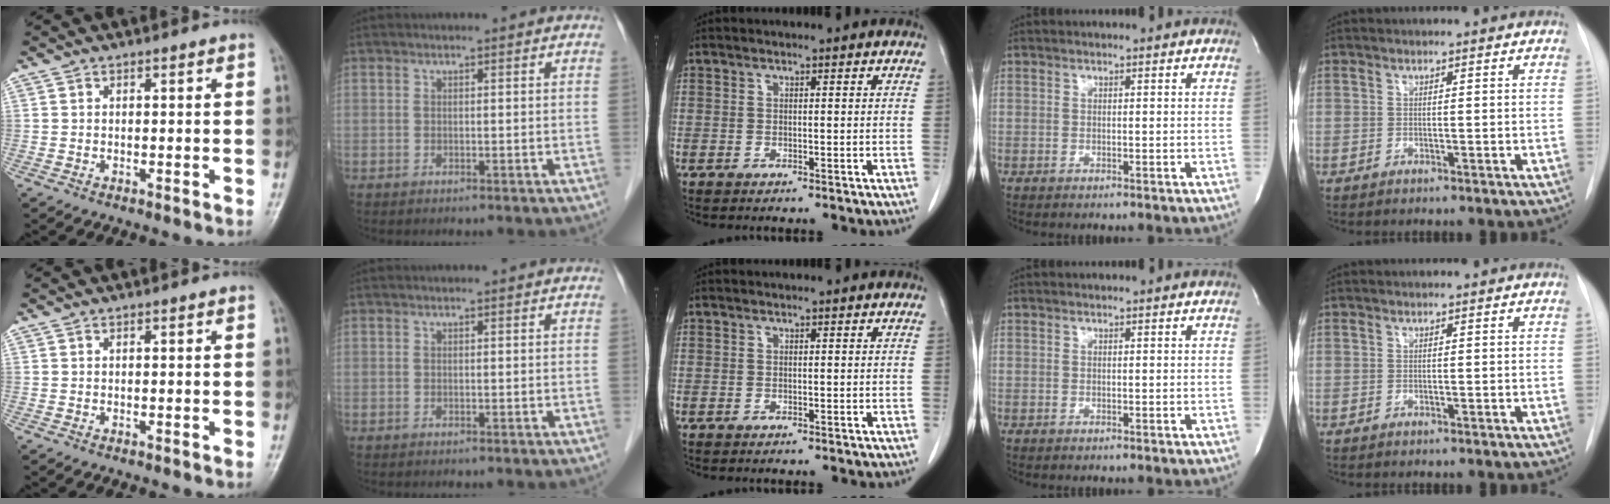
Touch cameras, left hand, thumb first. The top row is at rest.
{}